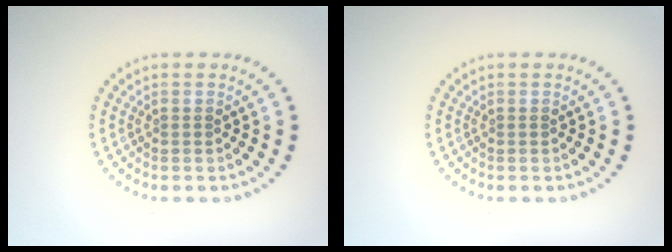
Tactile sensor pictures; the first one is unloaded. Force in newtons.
{"total": 0.0}